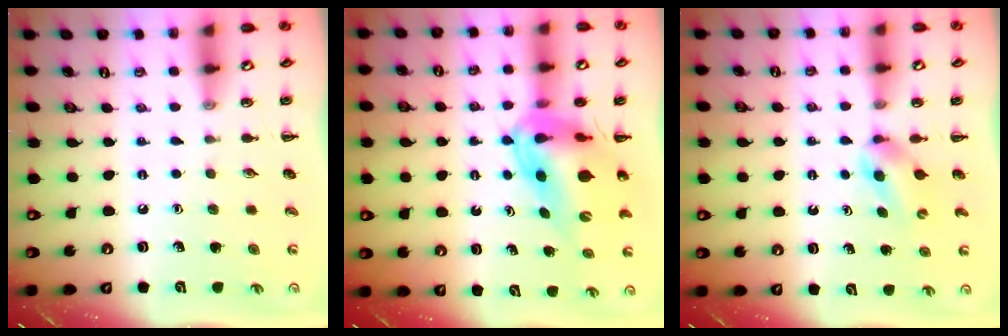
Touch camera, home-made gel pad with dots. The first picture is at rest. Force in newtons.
{"total": 14.3, "press": 13.6, "slide": 4.4}
{"total": 2.8, "press": 2.5, "slide": 1.3}